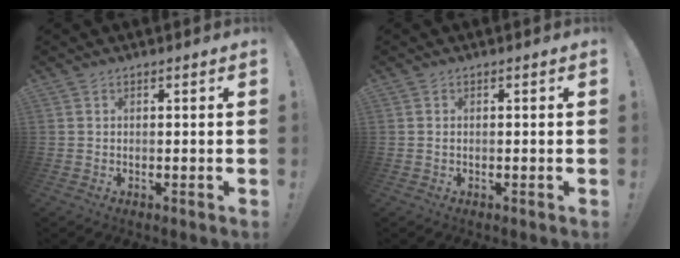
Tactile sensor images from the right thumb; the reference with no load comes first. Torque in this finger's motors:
{"motor_torque": [-0.17, -0.05, -0.02, 0.13, -0.01]}